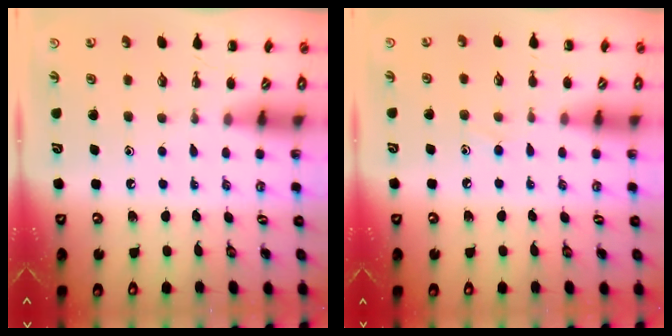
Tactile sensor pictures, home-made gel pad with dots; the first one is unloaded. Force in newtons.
{"total": 5.9, "press": 5.4, "slide": 2.3}